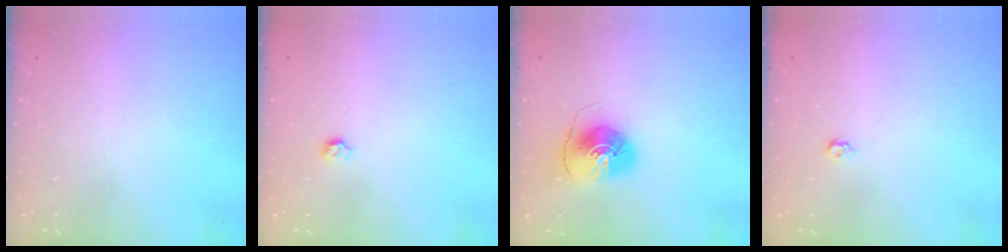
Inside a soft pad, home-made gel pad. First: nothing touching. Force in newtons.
{"total": 2.8, "press": 2.7, "slide": 0.8}
{"total": 7.7, "press": 7.7, "slide": 0.7}
{"total": 3.9, "press": 3.8, "slide": 0.8}